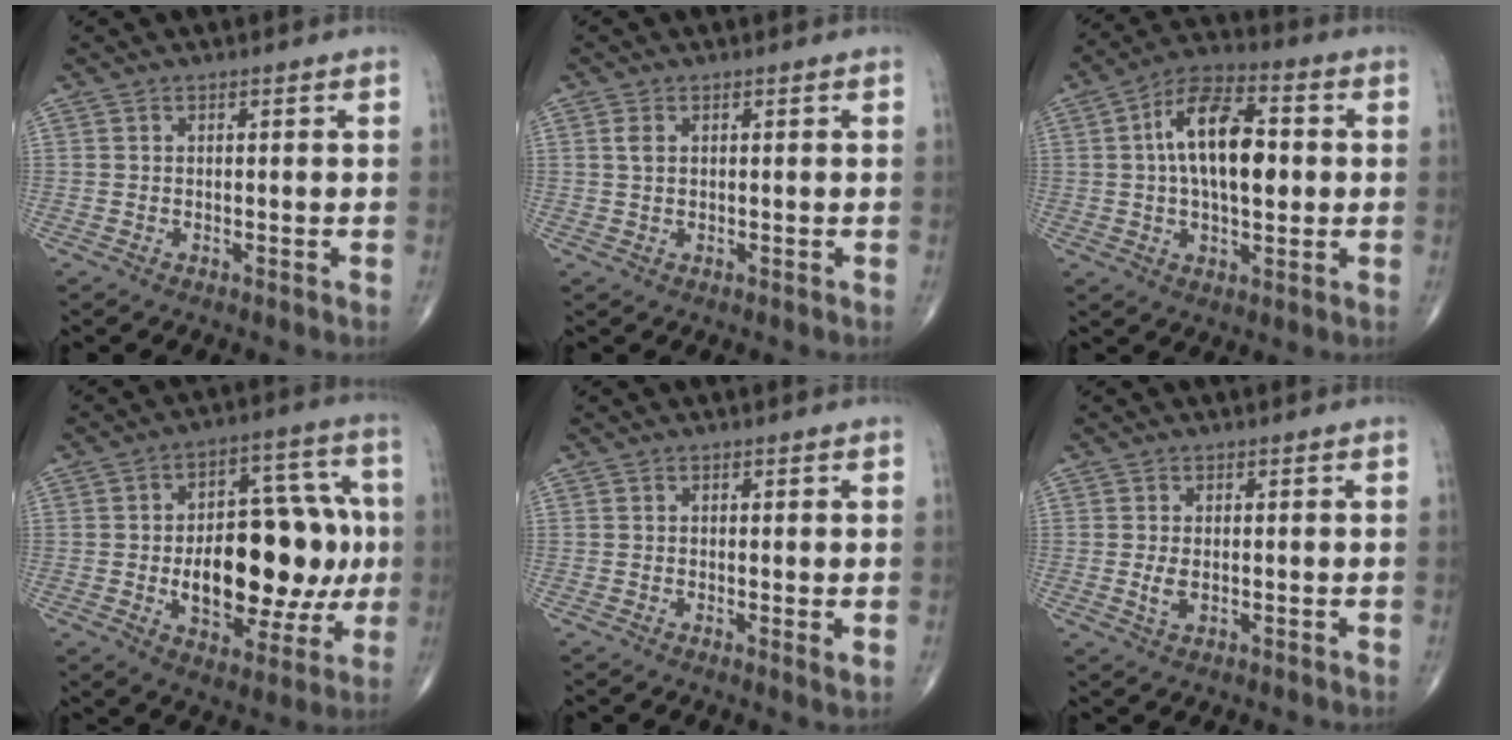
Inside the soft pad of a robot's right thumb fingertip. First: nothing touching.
{"total": 1.8, "force": [0.6, 1.0, 1.3], "torque": [-0.025, 0.004, 0.013]}
{"total": 15.1, "force": [1.5, 7.5, 13.0], "torque": [-0.206, 0.019, 0.019]}
{"total": 23.9, "force": [-1.6, 12.8, 20.1], "torque": [-0.252, 0.023, -0.008]}
{"total": 1.7, "force": [0.1, 0.3, 1.7], "torque": [-0.029, -0.008, -0.002]}
{"total": 2.4, "force": [0.0, 1.3, 2.0], "torque": [-0.044, -0.007, 0.000]}